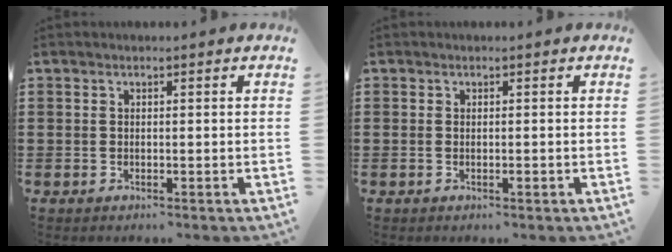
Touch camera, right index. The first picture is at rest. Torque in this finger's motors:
{"motor_torque": [-0.29, -0.14, 0.05, -0.01]}